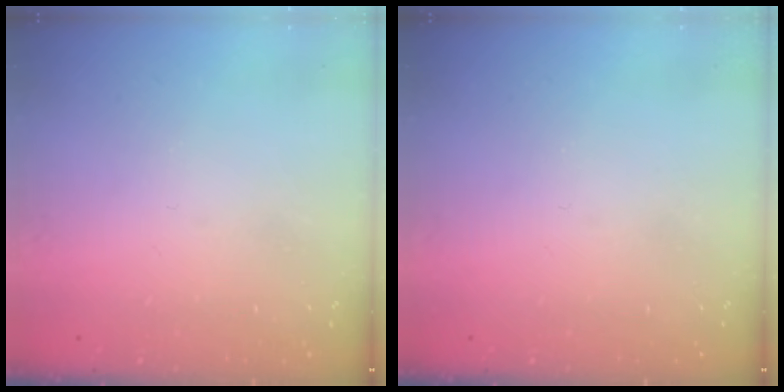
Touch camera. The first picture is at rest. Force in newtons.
{"total": 0.0}